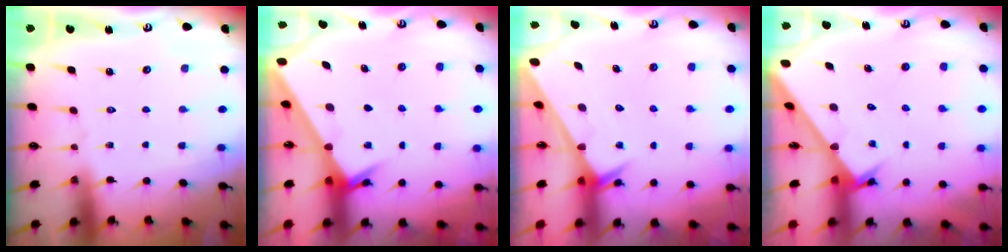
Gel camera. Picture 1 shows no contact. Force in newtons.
{"total": 3.9, "press": 3.9, "slide": 0.4}
{"total": 2.4, "press": 2.4, "slide": 0.1}
{"total": 2.7, "press": 2.7, "slide": 0.3}